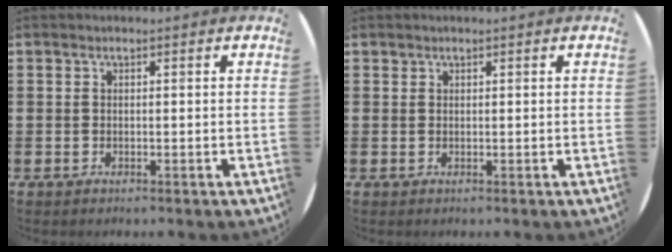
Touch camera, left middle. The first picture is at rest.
{"total": 0.0}